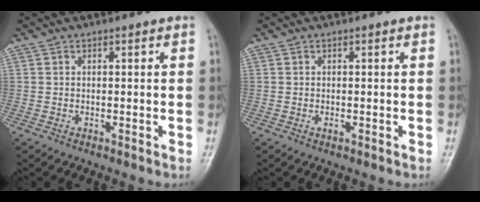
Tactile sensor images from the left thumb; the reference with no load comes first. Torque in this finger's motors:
{"motor_torque": [-0.08, 0.08, 0.03, 0.01, 0.00]}